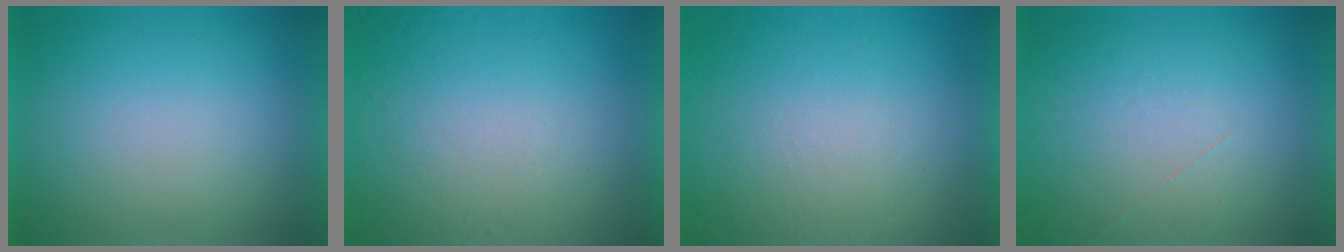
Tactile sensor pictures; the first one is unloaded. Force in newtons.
{"total": 4.7}
{"total": 8.3}
{"total": 1.2}